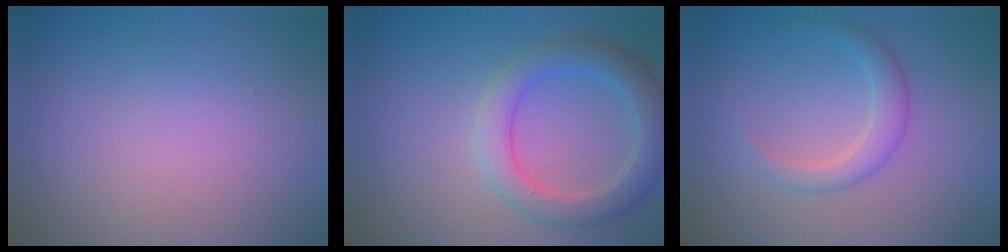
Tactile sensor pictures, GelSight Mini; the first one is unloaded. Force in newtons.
{"total": 4.2, "press": 4.2, "slide": 0.3}
{"total": 2.4, "press": 2.4, "slide": 0.1}